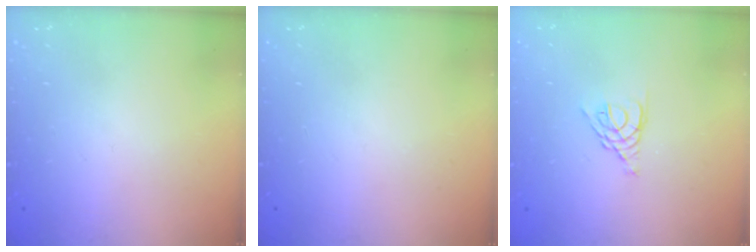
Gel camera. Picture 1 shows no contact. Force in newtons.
{"total": 0.0}
{"total": 3.3, "press": 3.2, "slide": 0.5}